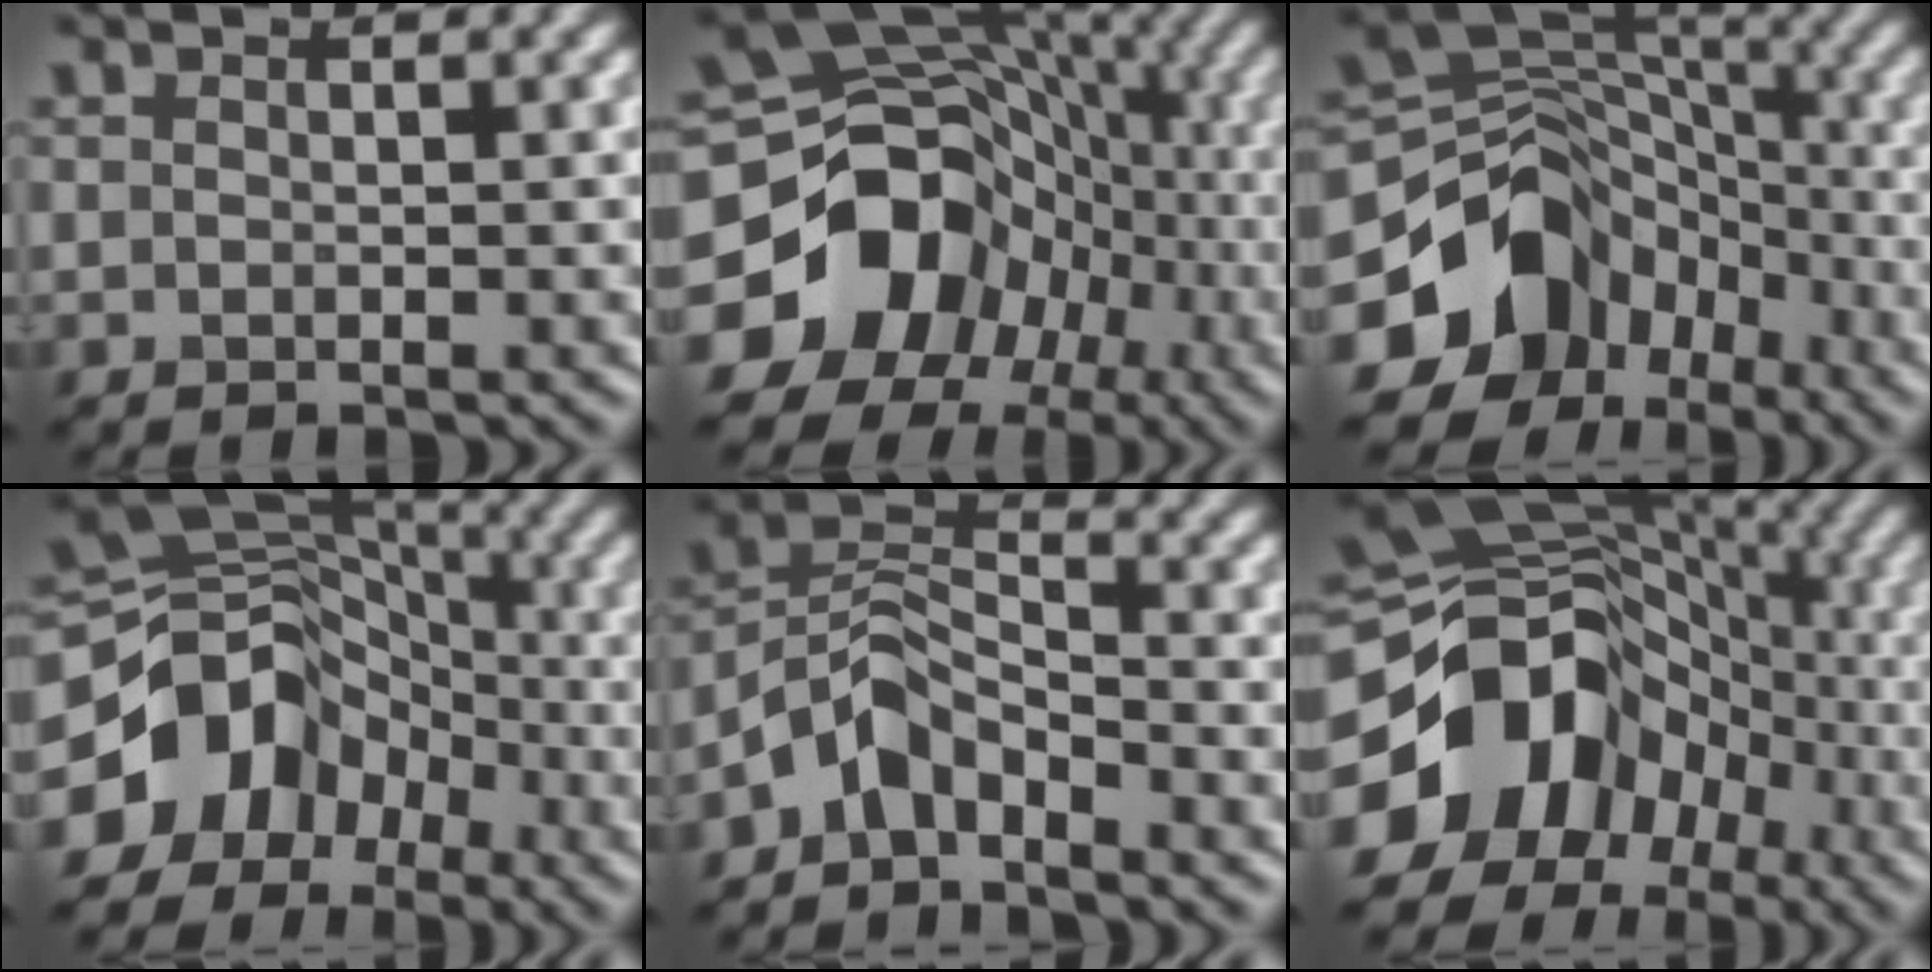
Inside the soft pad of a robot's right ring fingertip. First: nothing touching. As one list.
[{"total": 13.8, "force": [-4.3, 11.4, 6.4], "torque": [-0.126, -0.006, -0.081]}, {"total": 11.6, "force": [-5.2, 9.2, 4.9], "torque": [-0.101, -0.003, -0.093]}, {"total": 10.9, "force": [-4.7, 8.7, 4.5], "torque": [-0.086, 0.004, -0.092]}, {"total": 4.0, "force": [-3.0, 1.9, 1.9], "torque": [-0.029, 0.012, -0.069]}, {"total": 14.6, "force": [-5.0, 11.6, 7.3], "torque": [-0.127, 0.002, -0.092]}]